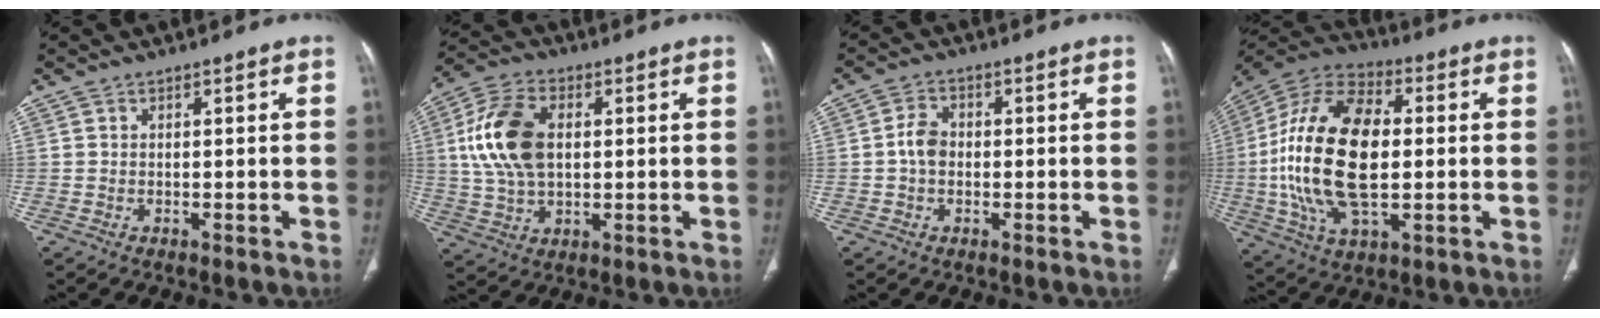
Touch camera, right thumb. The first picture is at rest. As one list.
[{"total": 13.7, "force": [2.1, 8.5, 10.6], "torque": [-0.208, 0.009, 0.038]}, {"total": 3.9, "force": [-0.3, 2.9, 2.5], "torque": [-0.041, 0.012, -0.013]}, {"total": 24.1, "force": [-0.1, 12.8, 20.4], "torque": [-0.410, 0.008, -0.004]}]